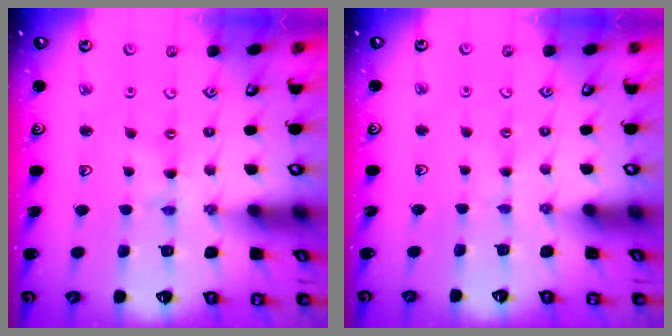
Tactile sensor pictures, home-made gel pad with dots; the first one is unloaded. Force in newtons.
{"total": 1.4, "press": 1.4, "slide": 0.2}